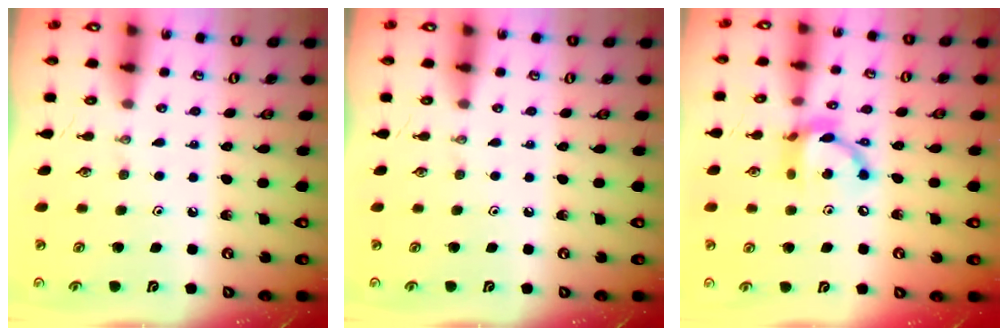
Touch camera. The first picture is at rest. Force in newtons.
{"total": 0.0}
{"total": 11.9, "press": 11.9, "slide": 0.9}